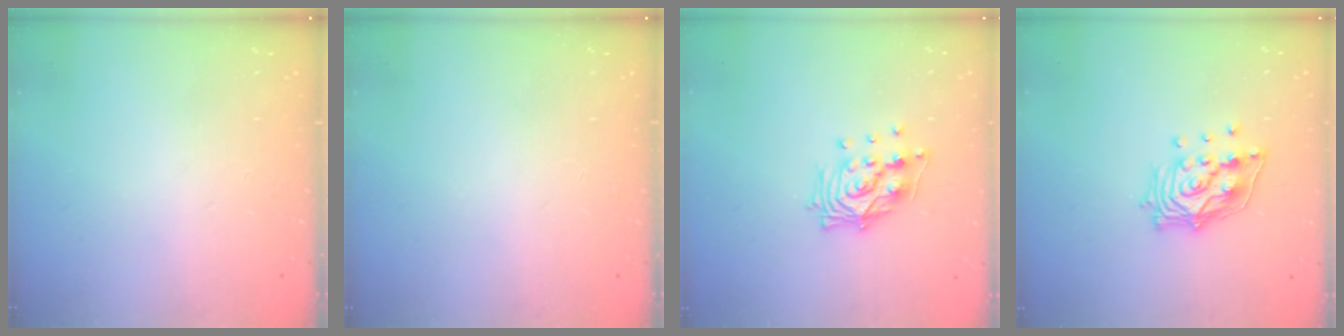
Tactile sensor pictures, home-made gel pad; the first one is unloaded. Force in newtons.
{"total": 0.0}
{"total": 13.1, "press": 13.0, "slide": 1.2}
{"total": 13.9, "press": 13.8, "slide": 1.8}